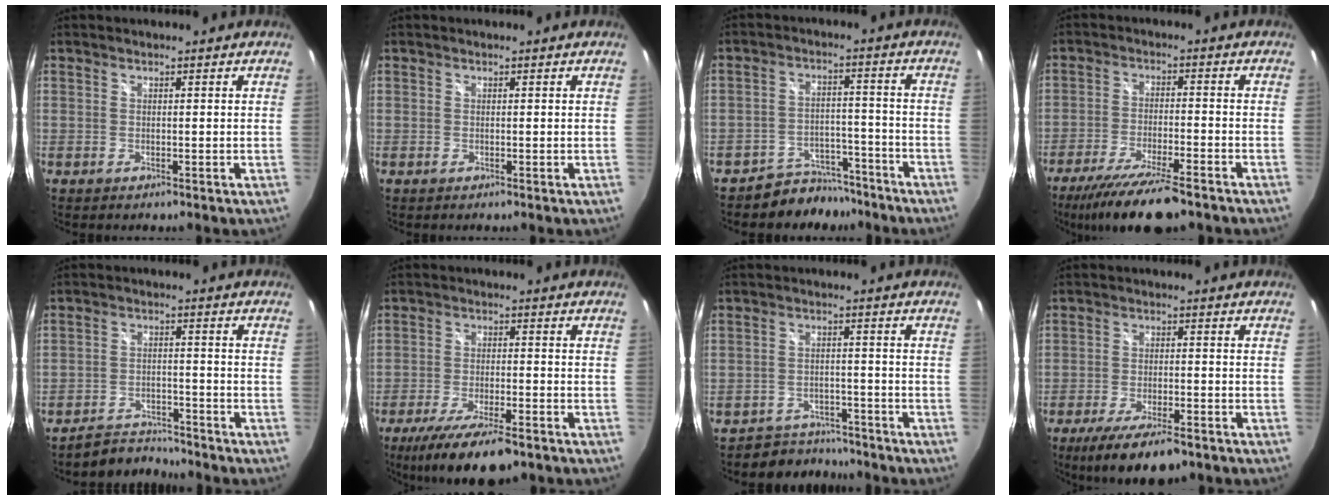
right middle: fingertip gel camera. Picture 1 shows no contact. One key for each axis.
{"total": 0.0}
{"total": 8.1, "fx": -7.2, "fy": 3.8, "fz": 0.6, "tx": -0.015, "ty": 0.026, "tz": -0.101}
{"total": 14.1, "fx": -11.2, "fy": 2.3, "fz": 8.3, "tx": -0.171, "ty": -0.036, "tz": -0.185}
{"total": 6.4, "fx": -6.2, "fy": 1.2, "fz": 0.5, "tx": -0.033, "ty": 0.005, "tz": -0.102}
{"total": 12.6, "fx": -8.9, "fy": 3.2, "fz": 8.3, "tx": -0.173, "ty": -0.037, "tz": -0.151}
{"total": 7.1, "fx": -6.4, "fy": 3.1, "fz": 0.4, "tx": -0.018, "ty": 0.011, "tz": -0.091}
{"total": 10.6, "fx": -7.6, "fy": 2.8, "fz": 6.8, "tx": -0.146, "ty": -0.031, "tz": -0.126}